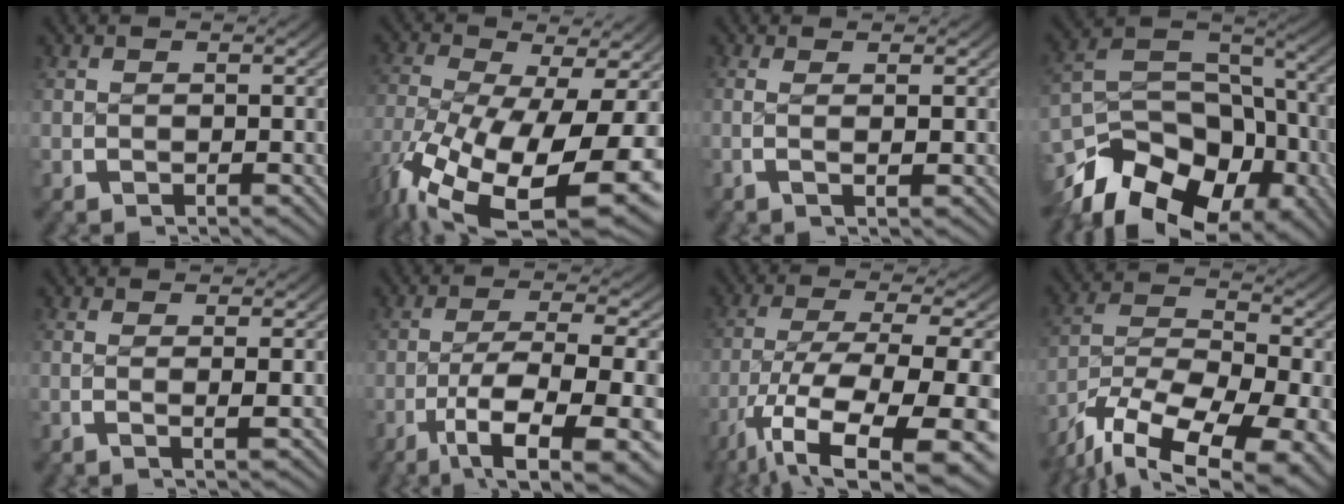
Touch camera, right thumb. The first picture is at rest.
{"total": 17.9, "force": [-4.8, 11.0, 13.2], "torque": [-0.280, -0.081, -0.032]}
{"total": 1.7, "force": [0.3, -0.2, 1.7], "torque": [-0.037, -0.007, 0.005]}
{"total": 15.5, "force": [-5.8, 10.7, 9.5], "torque": [-0.186, -0.054, -0.078]}
{"total": 1.7, "force": [0.2, -0.2, 1.7], "torque": [-0.034, -0.006, 0.003]}
{"total": 11.3, "force": [-4.1, 5.3, 9.1], "torque": [-0.181, -0.045, -0.034]}
{"total": 14.5, "force": [-4.4, 7.8, 11.4], "torque": [-0.238, -0.068, -0.028]}
{"total": 13.0, "force": [-5.0, 7.9, 9.0], "torque": [-0.187, -0.062, -0.053]}